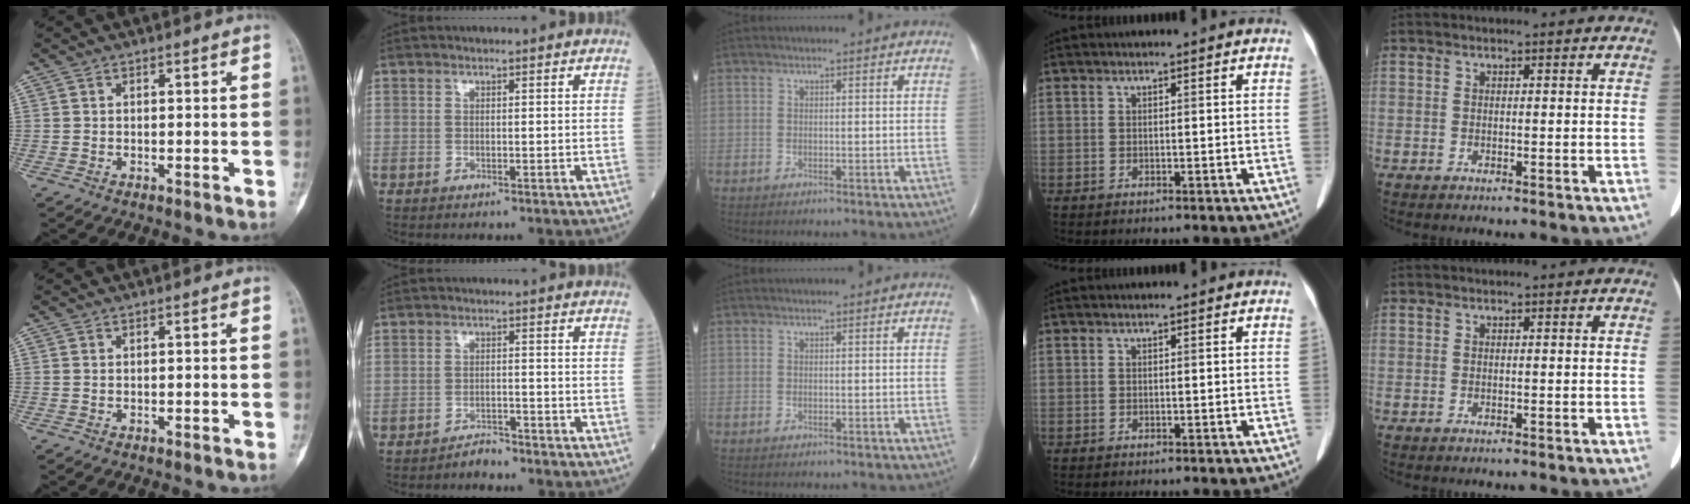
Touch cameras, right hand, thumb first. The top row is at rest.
{"index": {"total": 2.0, "force": [-1.9, 0.5, 0.3], "torque": [-0.001, 0.000, -0.033]}}